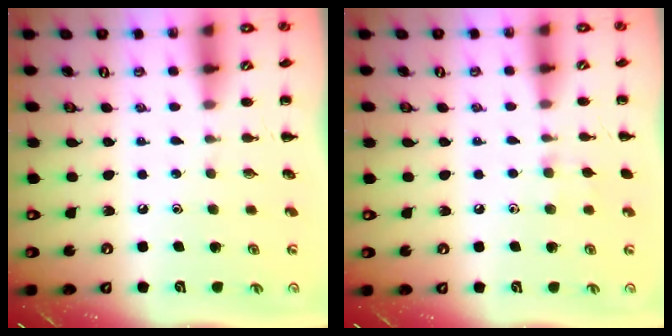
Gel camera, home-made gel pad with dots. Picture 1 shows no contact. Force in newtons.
{"total": 5.6, "press": 5.3, "slide": 1.8}